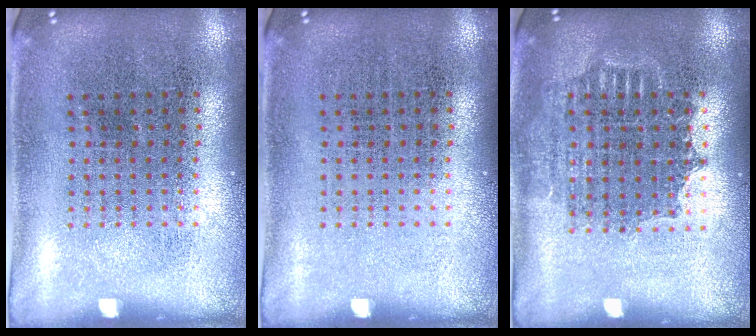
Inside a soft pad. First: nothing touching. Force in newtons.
{"total": 0.0}
{"total": 1.4, "press": 1.2, "slide": 0.7}